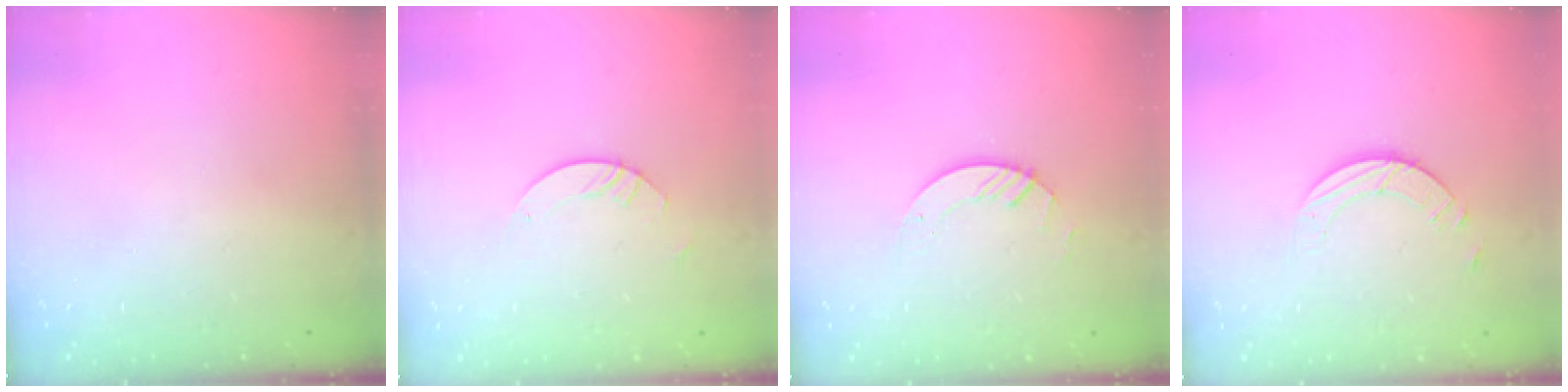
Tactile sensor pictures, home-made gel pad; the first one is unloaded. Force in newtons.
{"total": 3.0, "press": 3.0, "slide": 0.3}
{"total": 2.8, "press": 2.8, "slide": 0.3}
{"total": 3.9, "press": 3.9, "slide": 0.4}